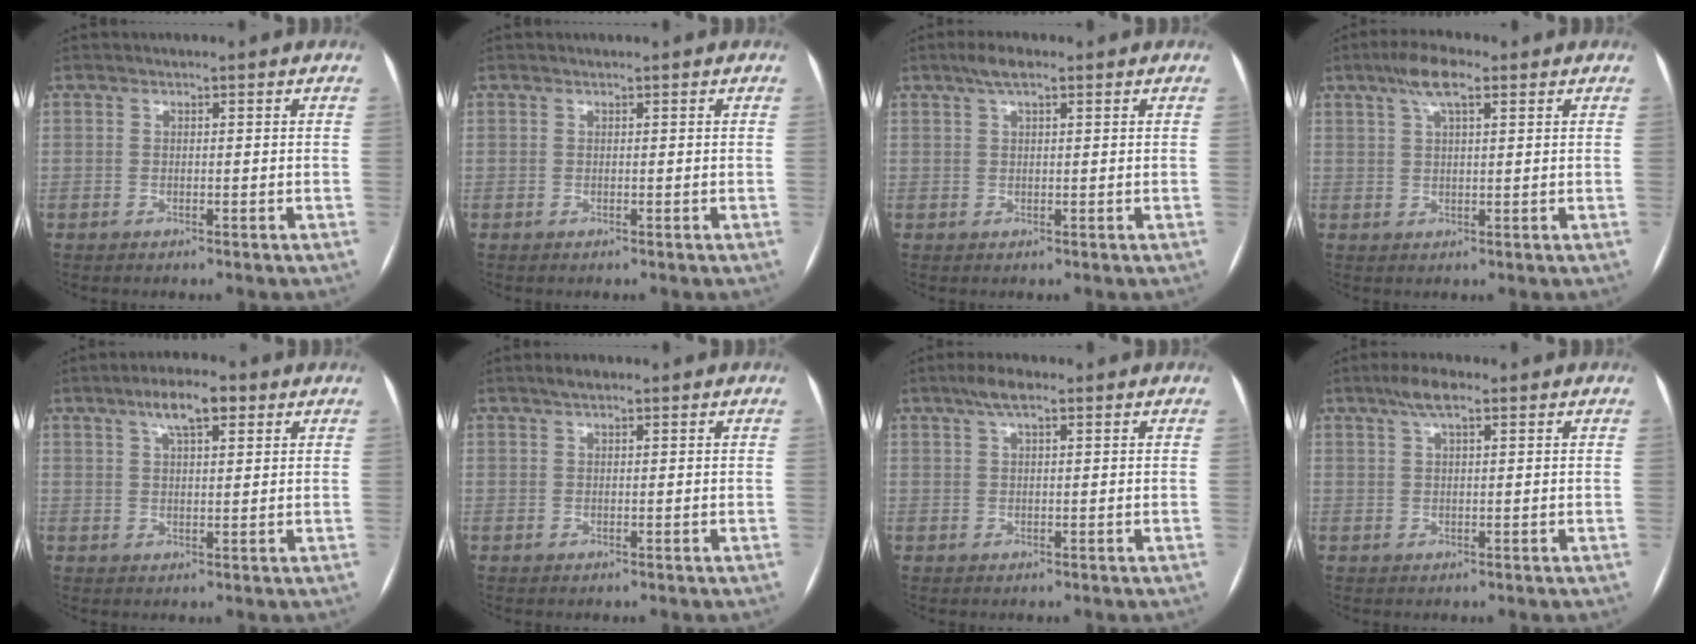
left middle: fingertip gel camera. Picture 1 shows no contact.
{"total": 0.0}
{"total": 3.2, "force": [2.0, 0.8, 2.4], "torque": [-0.048, 0.016, 0.037]}
{"total": 5.6, "force": [3.3, 1.3, 4.4], "torque": [-0.088, 0.018, 0.057]}
{"total": 6.1, "force": [3.4, 1.8, 4.7], "torque": [-0.086, 0.016, 0.055]}
{"total": 1.7, "force": [1.2, 0.5, 1.1], "torque": [-0.020, 0.012, 0.019]}
{"total": 3.6, "force": [2.2, 0.9, 2.7], "torque": [-0.055, 0.018, 0.040]}
{"total": 4.1, "force": [2.5, 1.0, 3.1], "torque": [-0.062, 0.016, 0.046]}